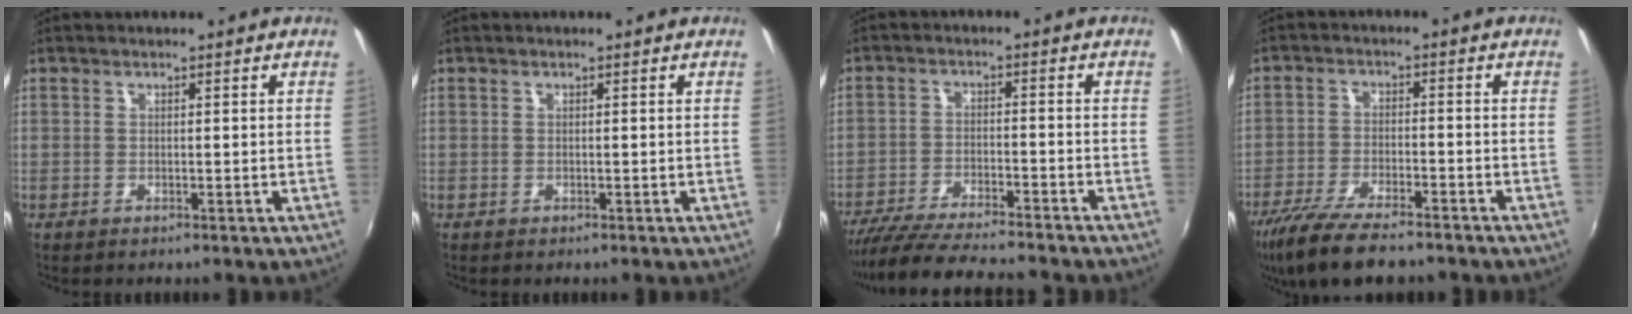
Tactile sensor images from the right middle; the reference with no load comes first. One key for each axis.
{"total": 0.0}
{"total": 15.7, "fx": -14.0, "fy": 1.4, "fz": 6.9, "tx": -0.143, "ty": -0.024, "tz": -0.228}
{"total": 13.7, "fx": -11.0, "fy": 3.4, "fz": 7.5, "tx": -0.166, "ty": -0.036, "tz": -0.192}